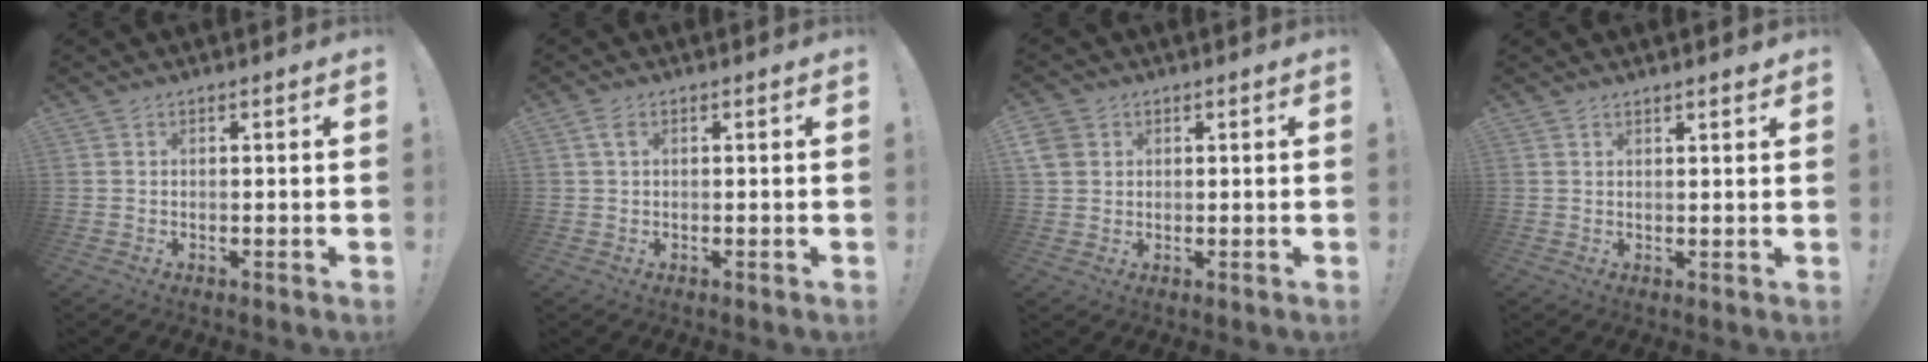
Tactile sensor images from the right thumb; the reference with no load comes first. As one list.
[{"total": 2.2, "force": [0.8, 1.1, 1.7], "torque": [-0.027, 0.001, 0.013]}, {"total": 5.5, "force": [1.9, 4.9, 1.6], "torque": [-0.032, -0.005, 0.040]}, {"total": 1.5, "force": [1.4, 0.2, 0.5], "torque": [0.003, -0.011, 0.023]}]